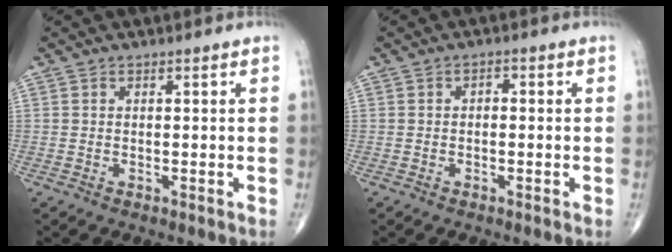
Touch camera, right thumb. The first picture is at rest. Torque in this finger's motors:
{"motor_torque": [0.04, -0.20, 0.05, -0.20, -0.01]}